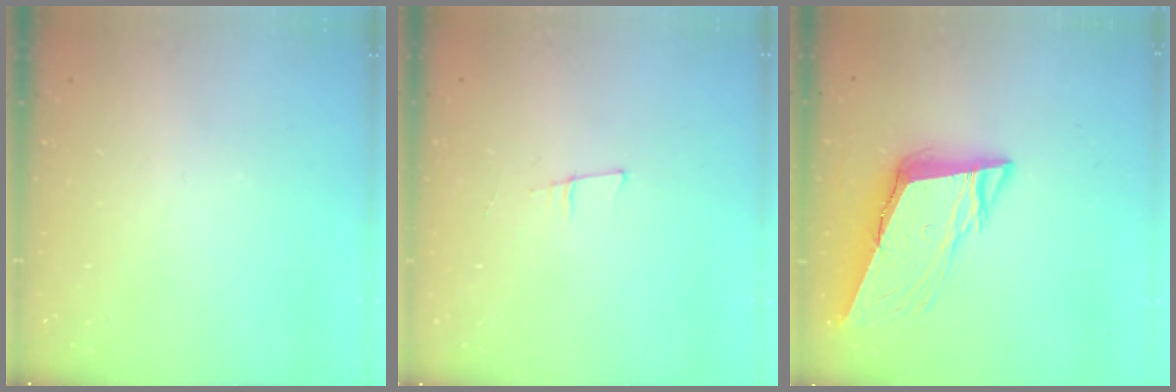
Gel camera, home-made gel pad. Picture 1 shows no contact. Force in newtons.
{"total": 5.6, "press": 4.7, "slide": 2.9}
{"total": 10.3, "press": 9.9, "slide": 2.9}